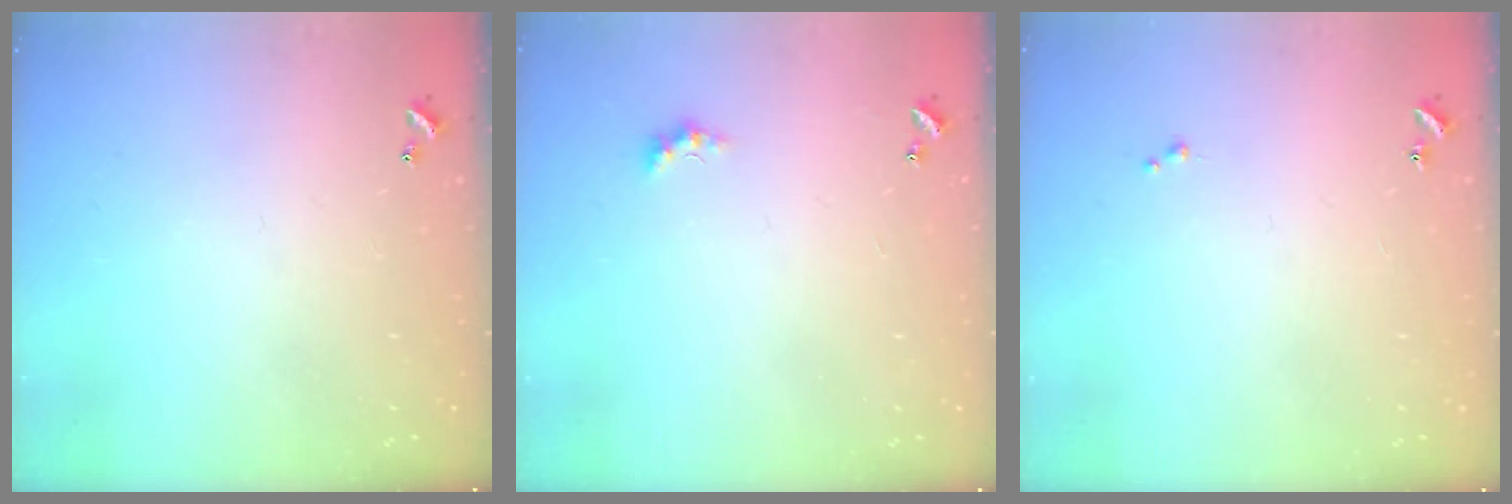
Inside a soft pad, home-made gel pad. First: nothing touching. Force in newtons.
{"total": 1.2, "press": 1.1, "slide": 0.5}
{"total": 0.0}